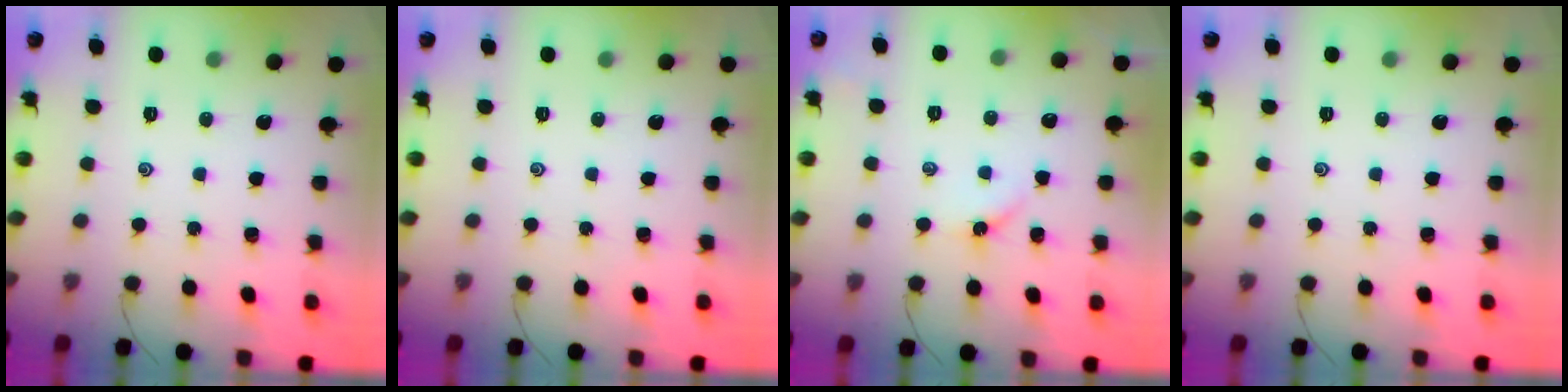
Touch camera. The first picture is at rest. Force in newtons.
{"total": 0.0}
{"total": 3.7, "press": 3.7, "slide": 0.5}
{"total": 0.0}